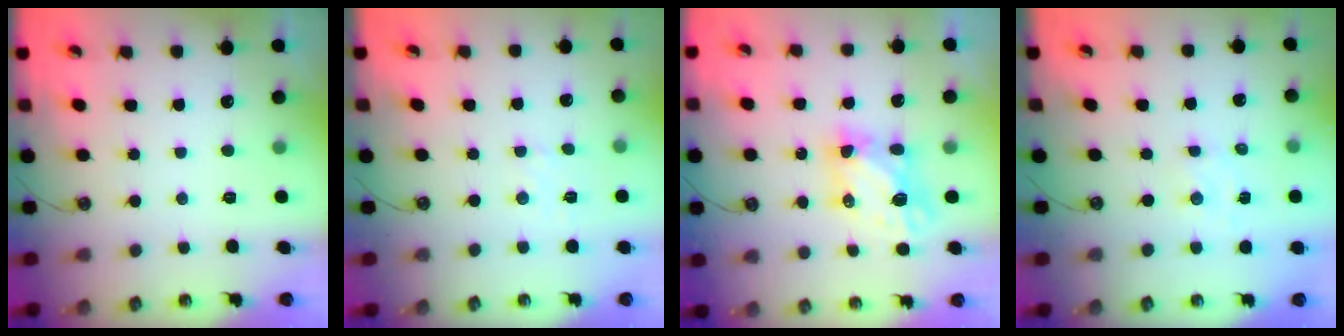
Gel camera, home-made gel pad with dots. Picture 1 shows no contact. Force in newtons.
{"total": 1.9, "press": 1.9, "slide": 0.3}
{"total": 6.1, "press": 6.1, "slide": 0.6}
{"total": 1.7, "press": 1.6, "slide": 0.3}